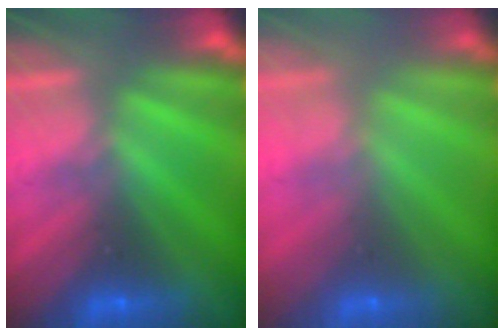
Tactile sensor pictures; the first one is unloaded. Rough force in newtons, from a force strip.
{"total": 2.8}